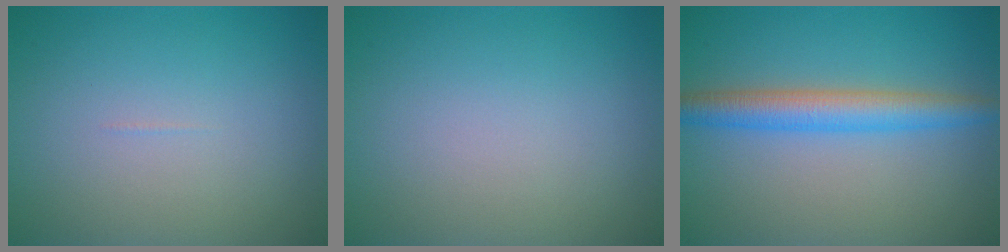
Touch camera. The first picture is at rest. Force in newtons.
{"total": 0.0}
{"total": 4.1, "press": 4.1, "slide": 0.1}